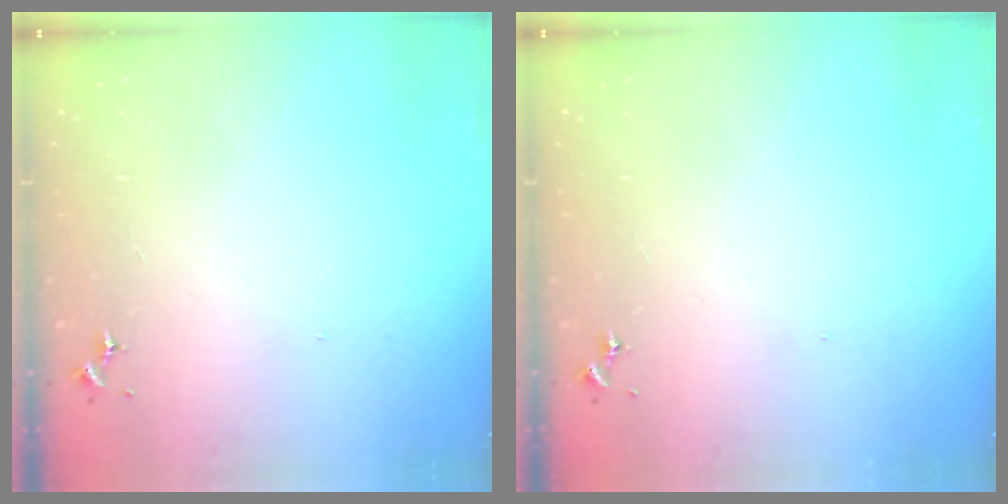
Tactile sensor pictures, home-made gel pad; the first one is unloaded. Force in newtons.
{"total": 0.0}